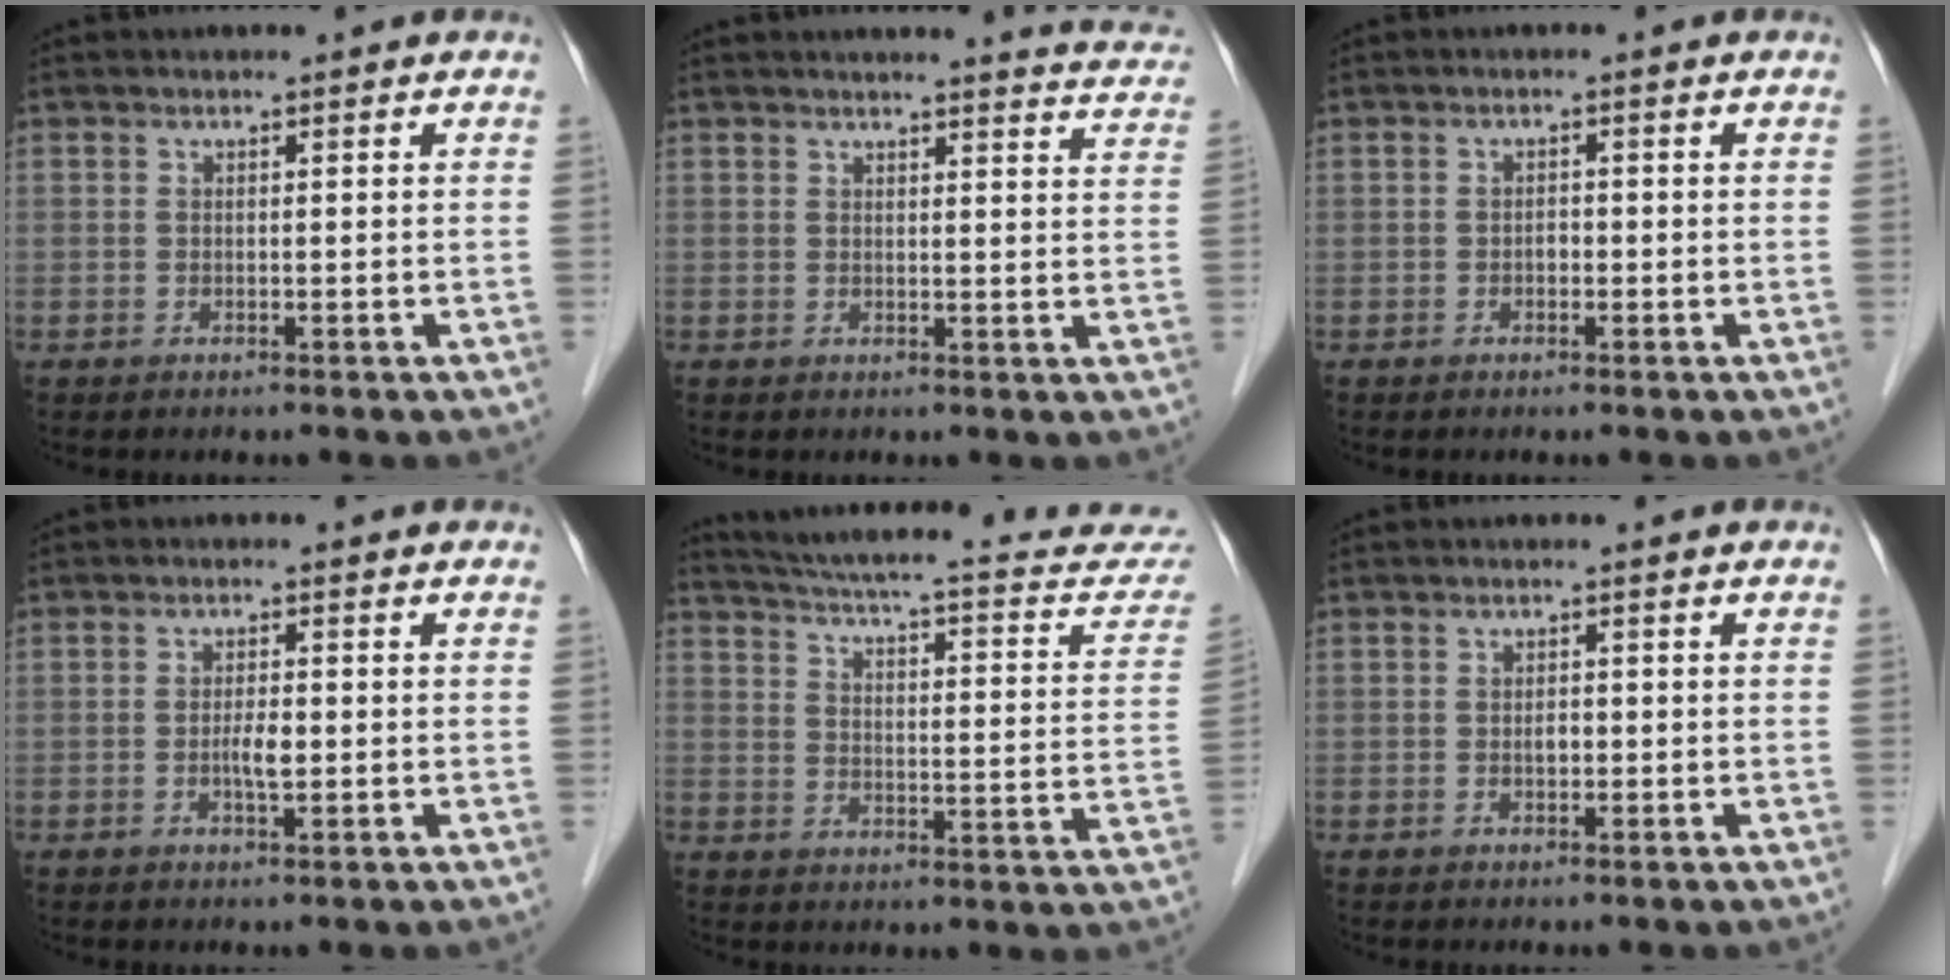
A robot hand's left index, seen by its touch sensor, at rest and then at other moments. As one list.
[{"total": 9.3, "force": [9.2, 0.4, 1.8], "torque": [-0.007, -0.036, 0.078]}, {"total": 1.1, "force": [-0.3, 0.7, 0.9], "torque": [-0.014, 0.003, -0.007]}, {"total": 2.5, "force": [-0.4, 0.6, 2.4], "torque": [-0.047, 0.001, -0.006]}, {"total": 23.1, "force": [20.5, 4.0, 10.0], "torque": [-0.144, -0.031, 0.247]}, {"total": 1.2, "force": [-0.2, 0.7, 1.0], "torque": [-0.018, 0.002, -0.003]}]